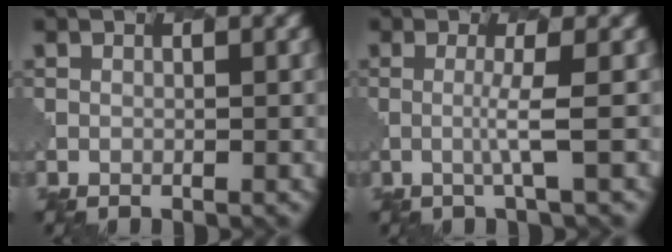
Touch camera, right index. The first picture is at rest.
{"total": 1.8, "force": [0.0, 0.0, 1.8], "torque": [-0.035, -0.003, -0.008]}